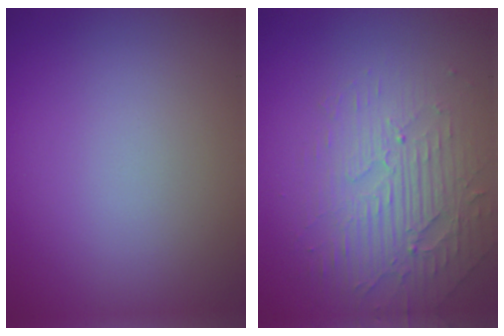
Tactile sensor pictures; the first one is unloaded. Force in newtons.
{"total": 3.8, "press": 3.4, "slide": 1.8}